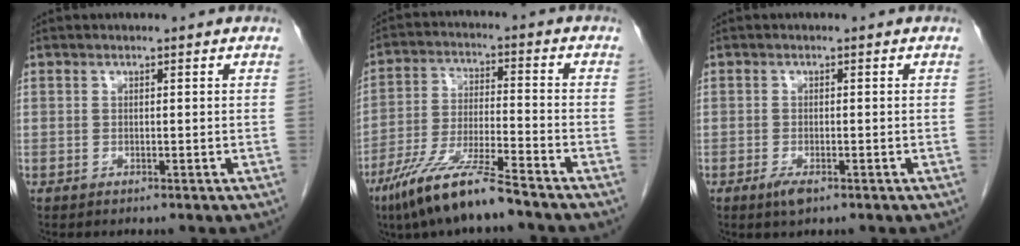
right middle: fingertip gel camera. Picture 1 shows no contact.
{"total": 11.7, "force": [-8.5, 0.5, 8.0], "torque": [-0.160, -0.031, -0.161]}
{"total": 2.2, "force": [-1.2, 0.7, 1.7], "torque": [-0.034, -0.003, -0.021]}